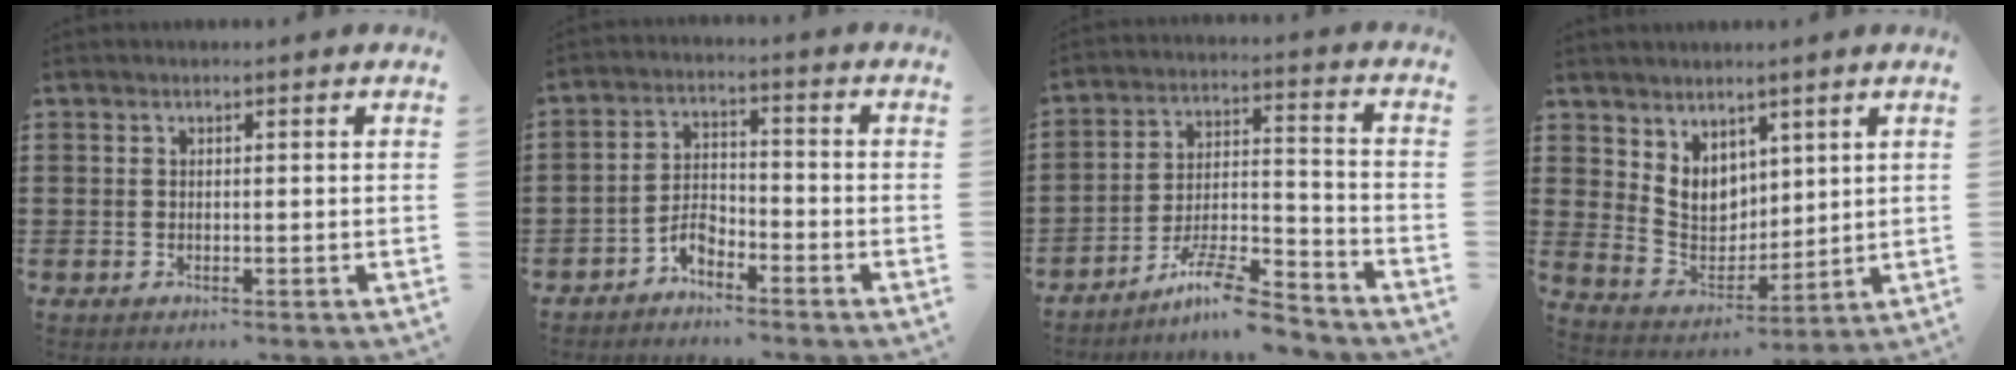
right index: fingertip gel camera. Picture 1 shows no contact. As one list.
[{"total": 3.7, "force": [-2.9, 1.6, 1.6], "torque": [-0.040, 0.006, -0.061]}, {"total": 9.6, "force": [-8.1, 1.3, 4.8], "torque": [-0.087, 0.016, -0.154]}, {"total": 6.2, "force": [3.5, 4.6, 2.2], "torque": [-0.058, -0.008, 0.068]}]